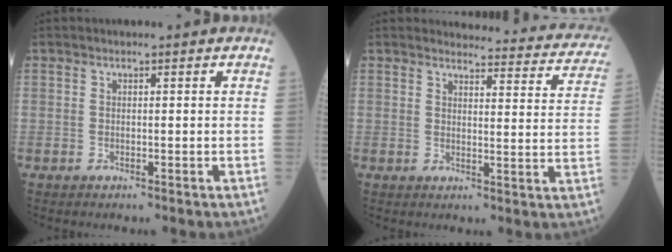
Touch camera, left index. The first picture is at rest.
{"total": 17.8, "force": [17.3, 3.1, 3.0], "torque": [0.002, -0.074, 0.162]}